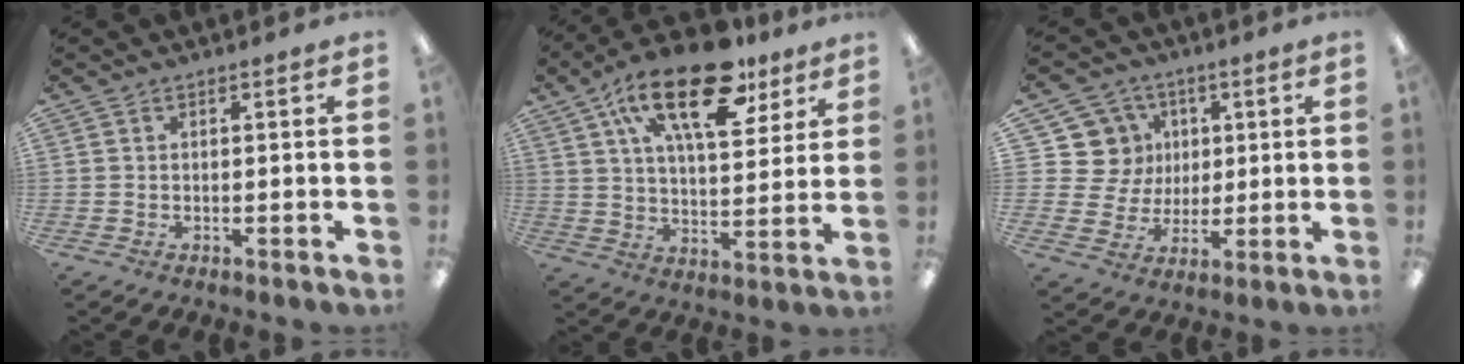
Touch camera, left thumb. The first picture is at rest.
{"total": 21.7, "force": [13.1, 9.4, 14.6], "torque": [-0.233, -0.055, 0.217]}
{"total": 13.0, "force": [3.7, 12.0, 3.2], "torque": [-0.059, -0.014, 0.079]}